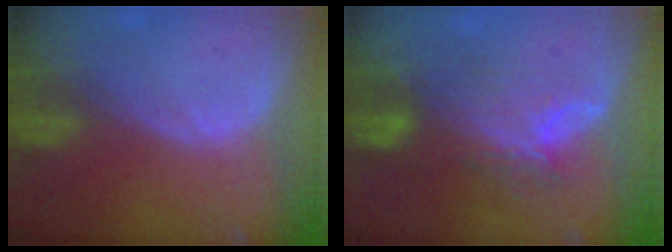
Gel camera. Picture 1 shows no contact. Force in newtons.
{"total": 7.8, "press": 7.4, "slide": 2.4}